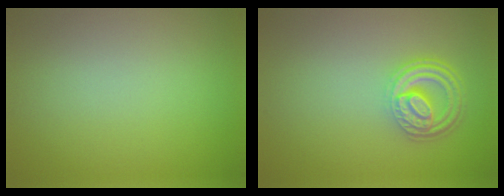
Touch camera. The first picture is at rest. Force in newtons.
{"total": 4.5, "press": 3.5, "slide": 2.8}